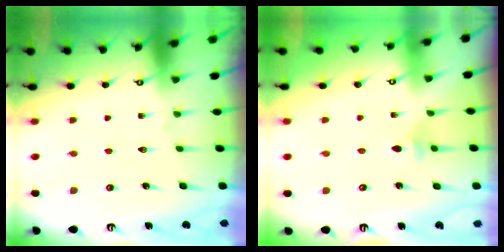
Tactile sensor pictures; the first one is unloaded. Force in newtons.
{"total": 3.0, "press": 2.9, "slide": 0.7}